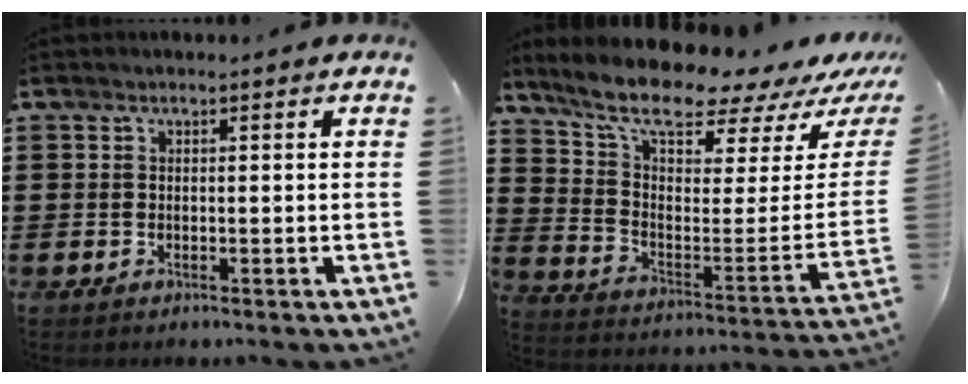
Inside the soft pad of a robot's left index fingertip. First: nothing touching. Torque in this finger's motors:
{"motor_torque": [2.14, 0.00, 1.05, 0.21]}